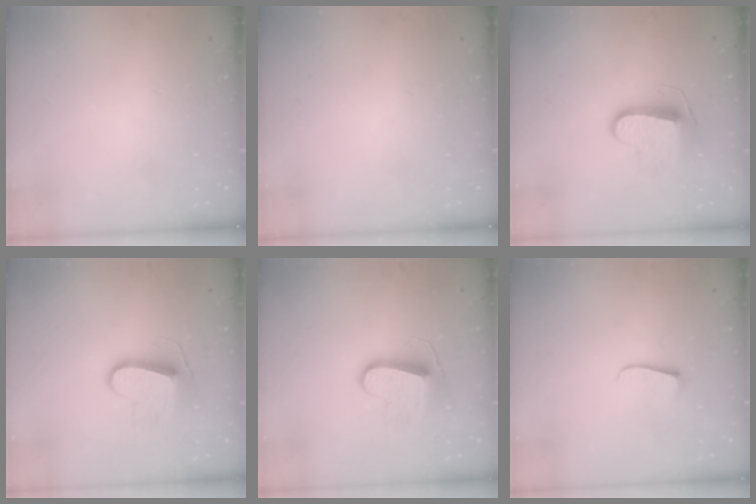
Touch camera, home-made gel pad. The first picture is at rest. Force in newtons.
{"total": 0.0}
{"total": 10.2, "press": 10.2, "slide": 0.3}
{"total": 9.5, "press": 9.5, "slide": 0.7}
{"total": 9.5, "press": 9.5, "slide": 0.7}
{"total": 5.4, "press": 5.4, "slide": 0.5}